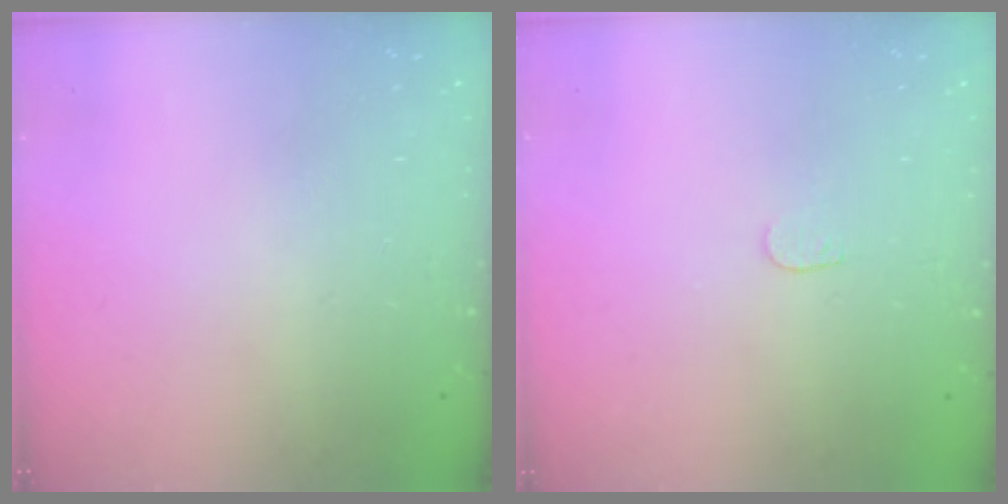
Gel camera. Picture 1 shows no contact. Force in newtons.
{"total": 3.2, "press": 3.2, "slide": 0.3}